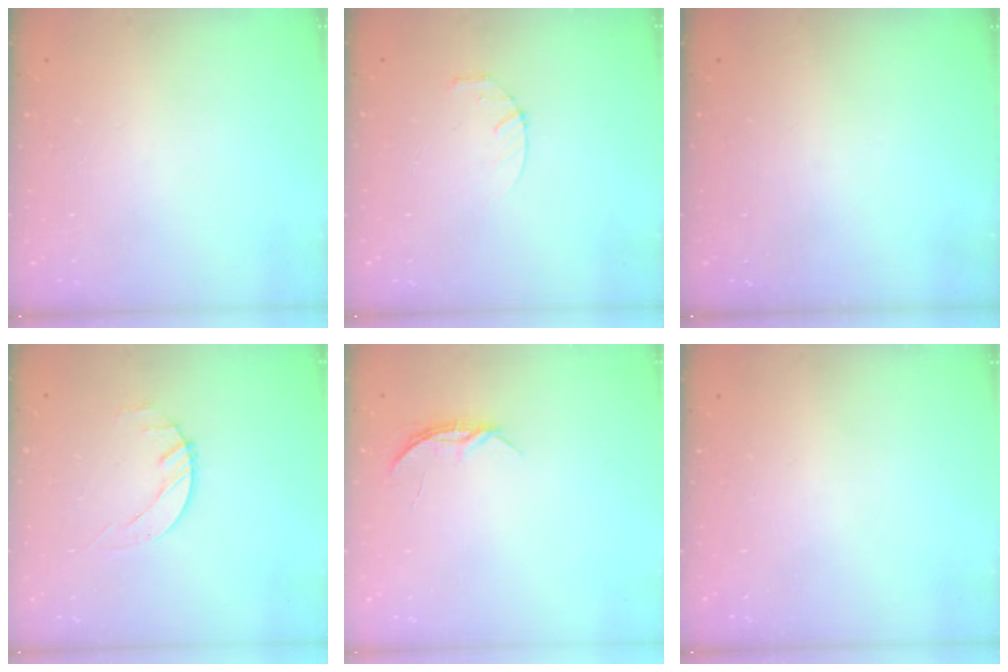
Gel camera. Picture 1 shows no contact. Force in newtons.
{"total": 2.8, "press": 2.8, "slide": 0.4}
{"total": 0.0}
{"total": 1.4, "press": 1.4, "slide": 0.2}
{"total": 3.7, "press": 3.7, "slide": 0.4}
{"total": 0.0}